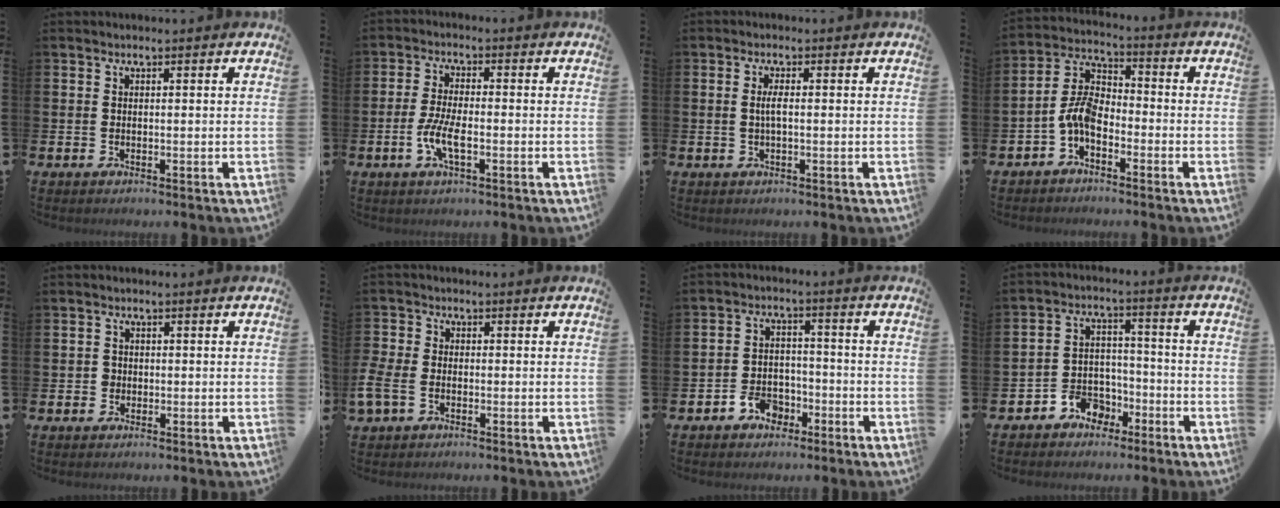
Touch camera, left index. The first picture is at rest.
{"total": 4.7, "force": [-1.4, 1.6, 4.2], "torque": [-0.091, 0.004, -0.027]}
{"total": 1.8, "force": [0.0, 0.4, 1.7], "torque": [-0.031, 0.002, -0.003]}
{"total": 5.6, "force": [-2.3, 3.1, 4.2], "torque": [-0.096, -0.007, -0.052]}
{"total": 1.2, "force": [-0.2, 1.1, 0.2], "torque": [0.002, 0.003, -0.008]}
{"total": 3.3, "force": [-1.4, 2.2, 2.0], "torque": [-0.049, 0.004, -0.031]}
{"total": 4.4, "force": [-3.1, 2.7, 1.5], "torque": [-0.030, 0.013, -0.061]}
{"total": 4.3, "force": [-3.0, 3.0, 0.4], "torque": [-0.017, 0.000, -0.063]}